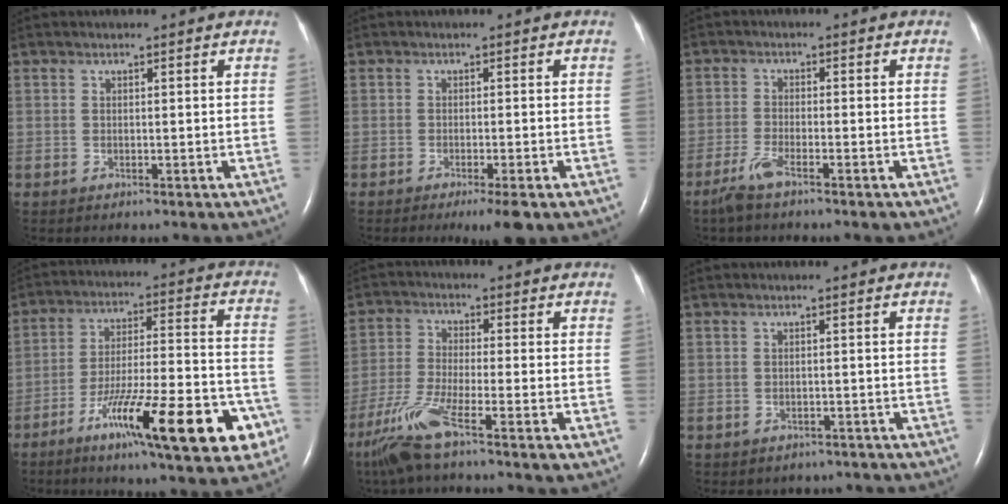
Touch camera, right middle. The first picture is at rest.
{"total": 3.8, "force": [-2.3, 0.3, 2.9], "torque": [-0.039, -0.011, -0.034]}
{"total": 3.7, "force": [-2.8, 0.2, 2.4], "torque": [-0.058, -0.007, -0.058]}
{"total": 20.2, "force": [-10.1, 3.1, 17.2], "torque": [-0.231, -0.004, -0.150]}
{"total": 8.7, "force": [-5.6, 0.0, 6.6], "torque": [-0.149, -0.024, -0.114]}
{"total": 4.2, "force": [-3.5, 2.2, 0.3], "torque": [-0.006, 0.015, -0.038]}